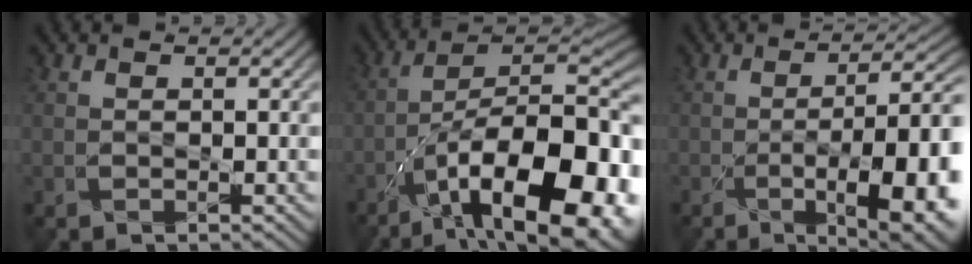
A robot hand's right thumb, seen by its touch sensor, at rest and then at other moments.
{"total": 19.1, "force": [-11.0, 7.5, 13.7], "torque": [-0.187, -0.020, -0.179]}
{"total": 13.9, "force": [-5.2, 4.2, 12.2], "torque": [-0.152, 0.000, -0.078]}